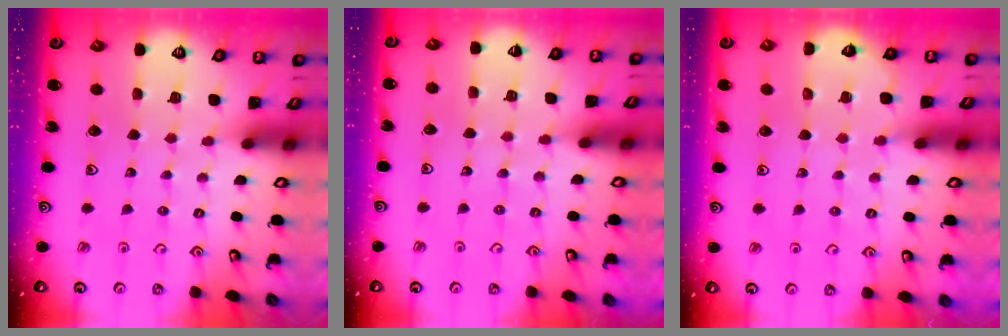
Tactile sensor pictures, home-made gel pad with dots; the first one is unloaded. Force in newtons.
{"total": 3.0, "press": 2.9, "slide": 0.6}
{"total": 4.2, "press": 3.6, "slide": 2.3}